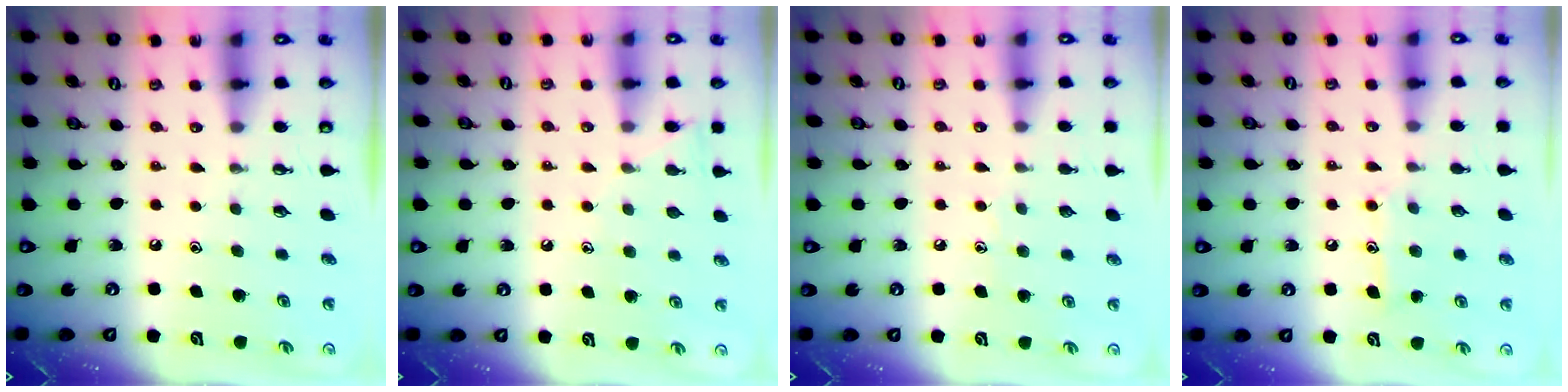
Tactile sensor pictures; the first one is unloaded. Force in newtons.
{"total": 5.6, "press": 5.6, "slide": 0.6}
{"total": 5.0, "press": 5.0, "slide": 0.5}
{"total": 8.8, "press": 8.7, "slide": 0.7}